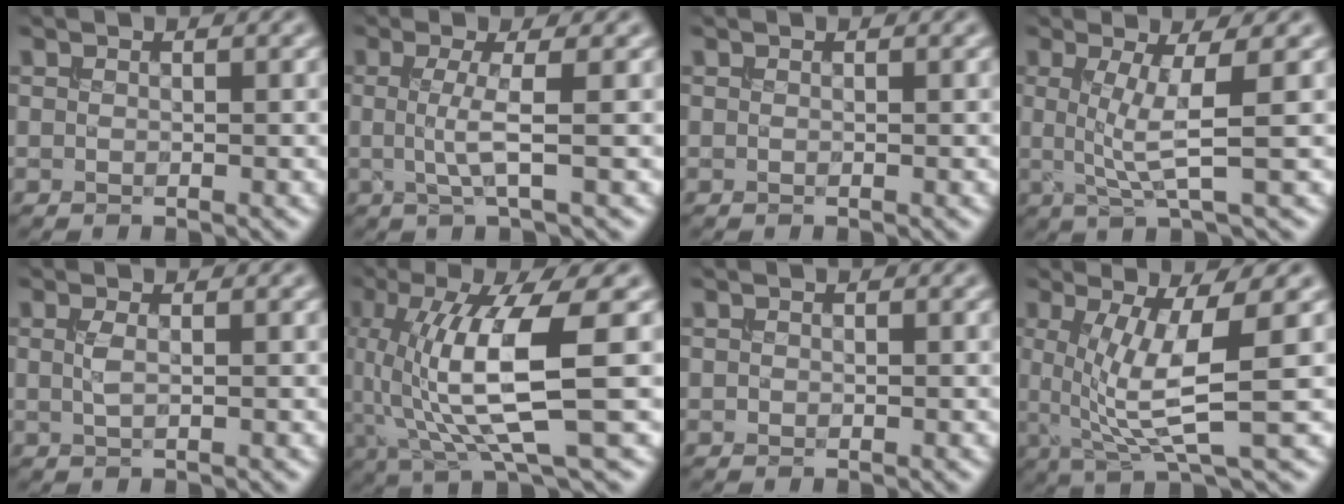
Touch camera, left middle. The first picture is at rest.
{"total": 3.1, "force": [0.0, 0.6, 3.0], "torque": [-0.057, -0.005, -0.006]}
{"total": 0.0}
{"total": 4.4, "force": [0.4, 0.7, 4.3], "torque": [-0.081, -0.003, 0.008]}
{"total": 1.1, "force": [0.2, 0.3, 1.0], "torque": [-0.024, 0.001, 0.004]}
{"total": 9.8, "force": [0.4, 2.5, 9.4], "torque": [-0.168, -0.005, 0.013]}
{"total": 0.0}
{"total": 7.1, "force": [0.6, 1.6, 6.9], "torque": [-0.121, -0.007, 0.012]}